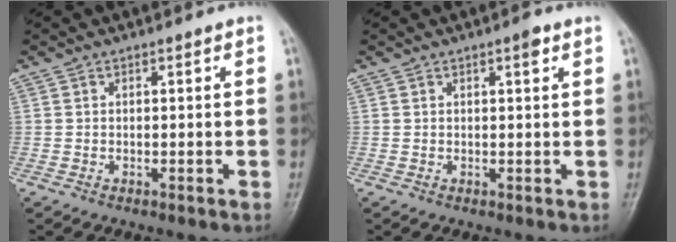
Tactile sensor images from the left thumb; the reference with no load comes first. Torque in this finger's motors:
{"motor_torque": [0.25, 0.10, 0.07, -0.21, 0.00]}